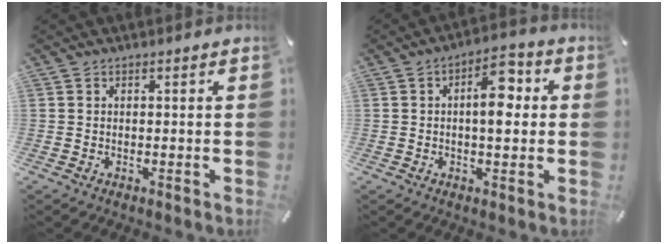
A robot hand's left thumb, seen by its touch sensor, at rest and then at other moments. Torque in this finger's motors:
{"motor_torque": [1.26, 1.47, 0.12, -0.08, 0.06]}